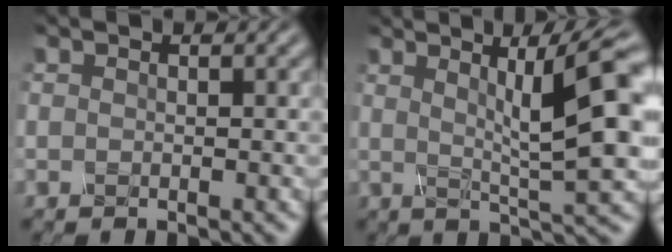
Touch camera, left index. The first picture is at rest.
{"total": 10.6, "force": [2.4, 2.0, 10.1], "torque": [-0.127, 0.020, 0.034]}